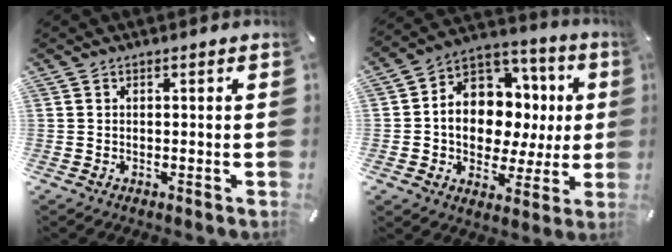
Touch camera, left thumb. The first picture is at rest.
{"total": 13.5, "force": [0.9, 11.1, 7.6], "torque": [-0.119, -0.021, 0.025]}